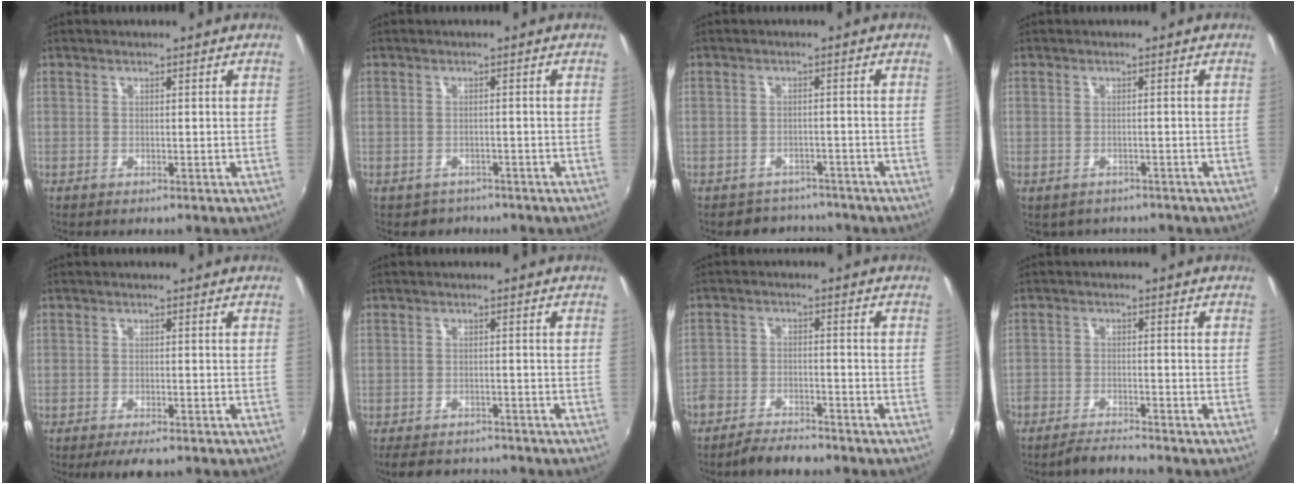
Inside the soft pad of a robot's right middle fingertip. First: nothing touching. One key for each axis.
{"total": 3.0, "fx": -2.2, "fy": 2.0, "fz": 0.1, "tx": -0.012, "ty": -0.006, "tz": -0.031}
{"total": 6.3, "fx": -5.6, "fy": 2.7, "fz": 0.5, "tx": -0.020, "ty": 0.004, "tz": -0.080}
{"total": 3.0, "fx": -2.4, "fy": 1.8, "fz": 0.6, "tx": -0.019, "ty": -0.013, "tz": -0.031}
{"total": 4.2, "fx": -3.3, "fy": 0.9, "fz": 2.4, "tx": -0.055, "ty": -0.016, "tz": -0.057}
{"total": 7.6, "fx": -6.7, "fy": 2.6, "fz": 2.2, "tx": -0.061, "ty": -0.010, "tz": -0.102}
{"total": 7.0, "fx": -6.0, "fy": 2.2, "fz": 2.7, "tx": -0.076, "ty": -0.010, "tz": -0.107}
{"total": 4.6, "fx": -4.5, "fy": 0.2, "fz": 1.3, "tx": -0.044, "ty": -0.013, "tz": -0.085}